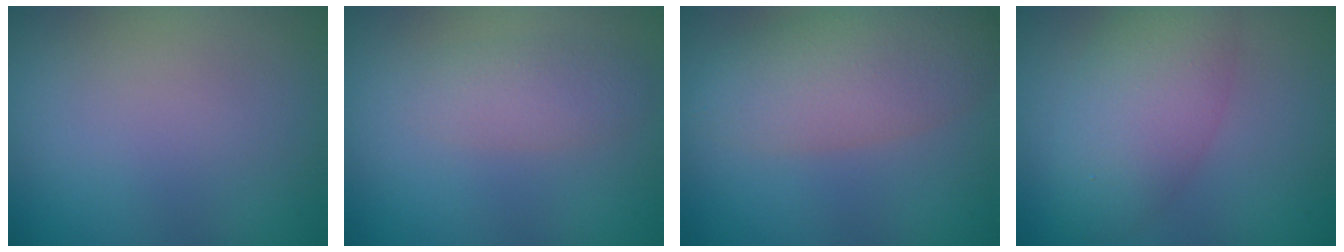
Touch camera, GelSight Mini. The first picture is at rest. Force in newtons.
{"total": 2.3, "press": 2.3, "slide": 0.1}
{"total": 5.4, "press": 5.4, "slide": 0.3}
{"total": 5.8, "press": 5.8, "slide": 0.1}